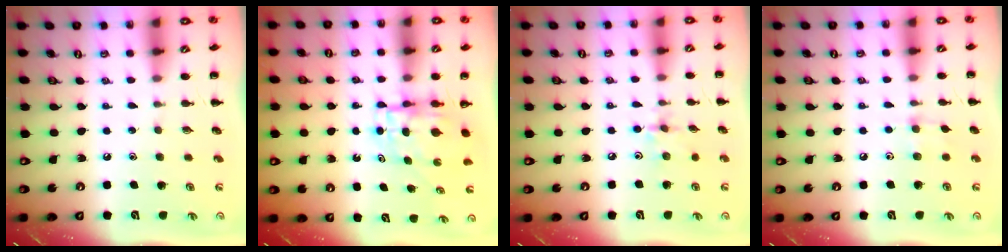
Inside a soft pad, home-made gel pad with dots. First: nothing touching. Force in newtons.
{"total": 4.8, "press": 4.8, "slide": 0.5}
{"total": 2.9, "press": 2.9, "slide": 0.5}
{"total": 3.7, "press": 3.5, "slide": 1.1}